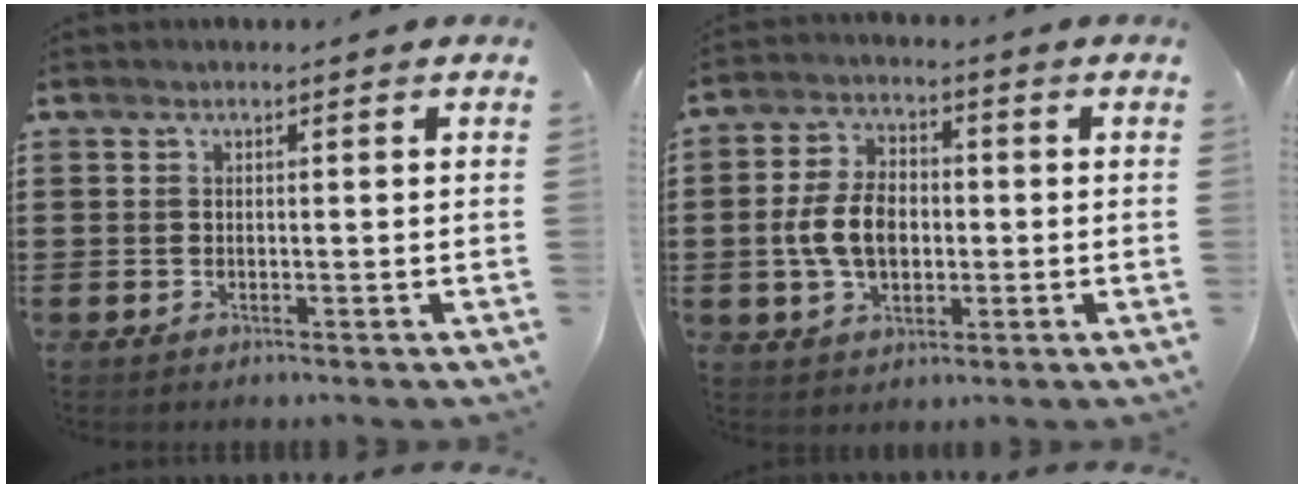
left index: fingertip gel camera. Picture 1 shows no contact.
{"total": 7.8, "force": [-0.8, 5.0, 5.9], "torque": [-0.139, 0.006, -0.020]}